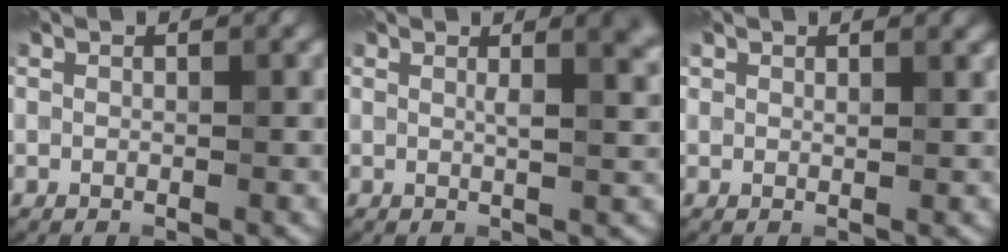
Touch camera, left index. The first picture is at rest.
{"total": 3.0, "force": [1.3, 0.9, 2.6], "torque": [-0.019, 0.010, 0.014]}
{"total": 1.0, "force": [1.0, 0.0, 0.2], "torque": [-0.004, 0.000, 0.015]}